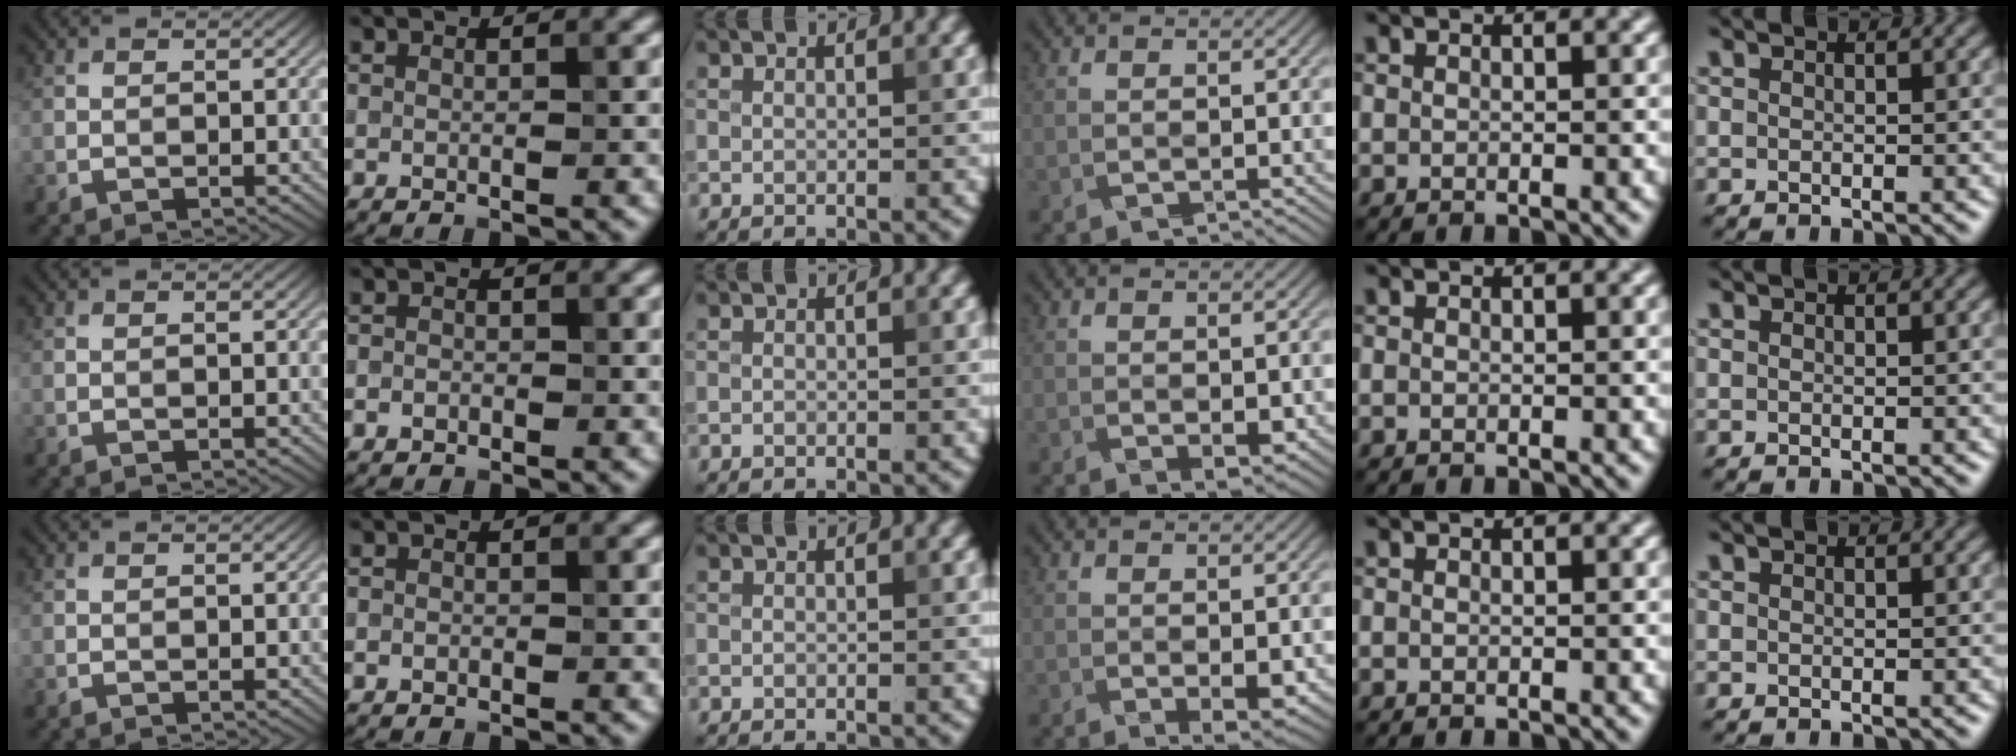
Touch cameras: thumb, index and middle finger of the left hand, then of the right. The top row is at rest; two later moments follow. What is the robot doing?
{"motion": "fold", "object": "napkin"}